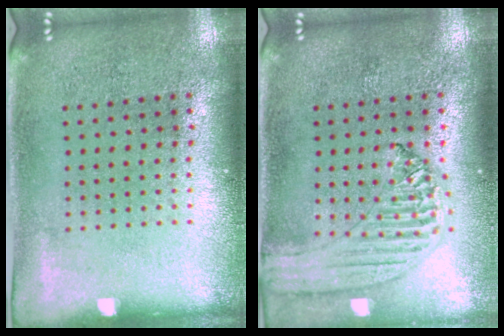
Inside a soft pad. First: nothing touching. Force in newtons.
{"total": 1.3, "press": 1.2, "slide": 0.2}